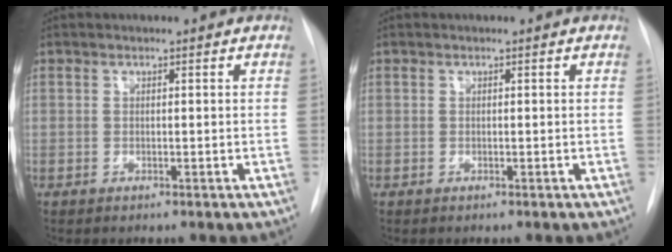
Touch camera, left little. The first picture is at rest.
{"total": 0.0}